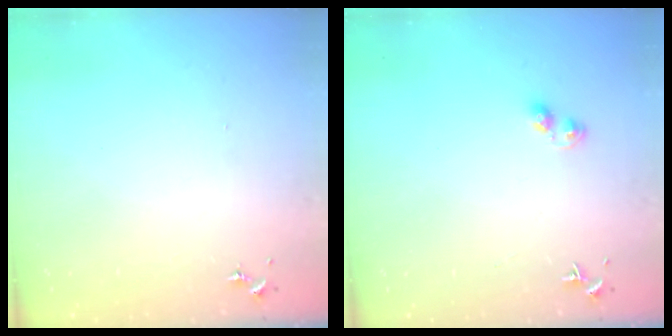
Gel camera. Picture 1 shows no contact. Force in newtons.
{"total": 3.6, "press": 3.6, "slide": 0.5}